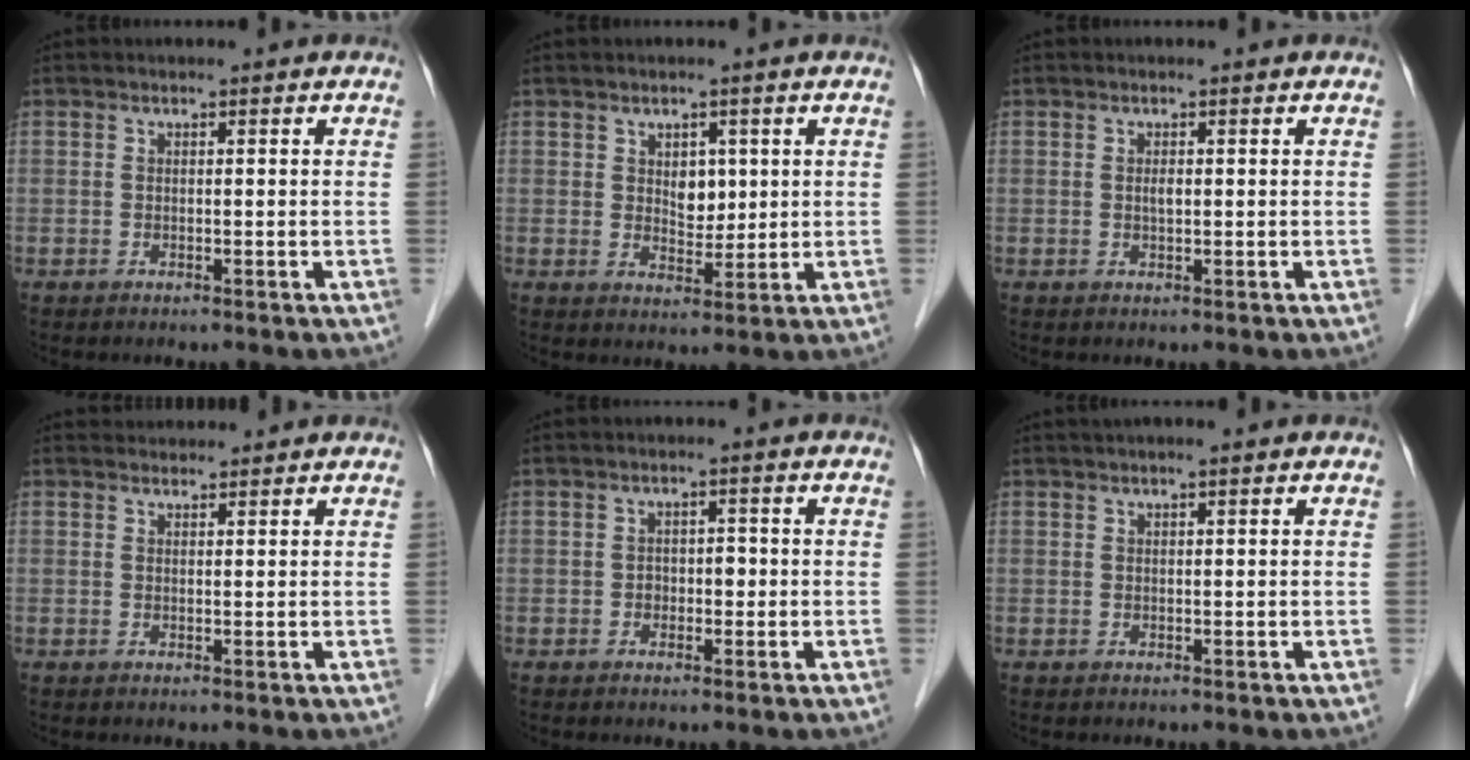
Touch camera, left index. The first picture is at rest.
{"total": 3.5, "force": [1.0, 2.2, 2.5], "torque": [-0.037, -0.002, 0.019]}
{"total": 0.9, "force": [0.0, 0.2, 0.9], "torque": [-0.015, -0.003, -0.001]}
{"total": 2.6, "force": [2.6, 0.5, 0.0], "torque": [-0.004, 0.021, 0.041]}
{"total": 1.9, "force": [-0.4, 1.3, 1.3], "torque": [-0.015, 0.004, -0.007]}
{"total": 2.4, "force": [1.9, 0.0, 1.6], "torque": [-0.018, 0.021, 0.029]}